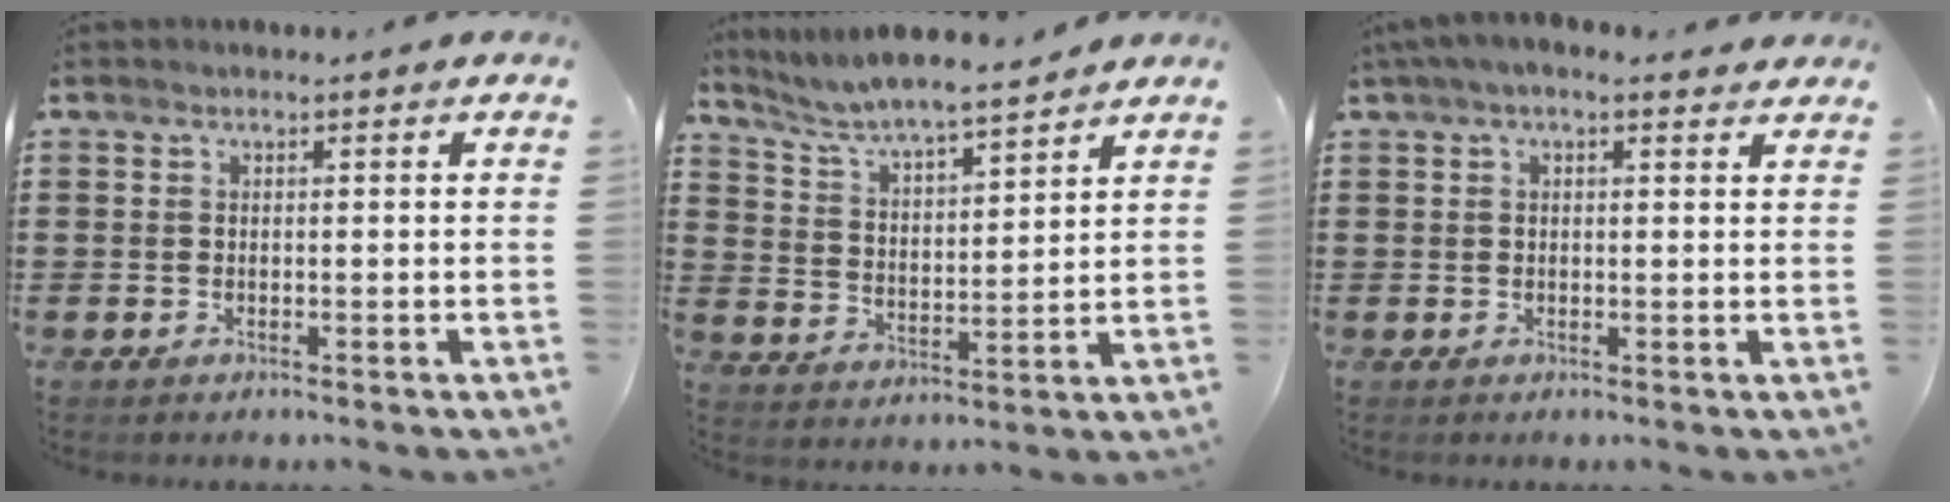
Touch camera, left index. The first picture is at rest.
{"total": 6.1, "force": [5.8, 0.0, 1.9], "torque": [-0.063, -0.036, 0.097]}
{"total": 2.7, "force": [1.5, 1.0, 2.0], "torque": [-0.042, 0.007, 0.026]}